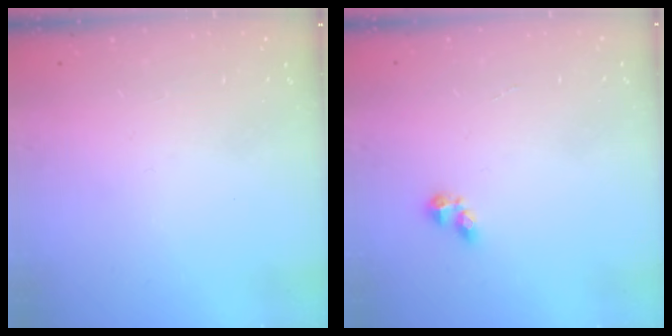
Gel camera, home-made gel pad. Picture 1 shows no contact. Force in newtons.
{"total": 2.6, "press": 2.5, "slide": 0.5}